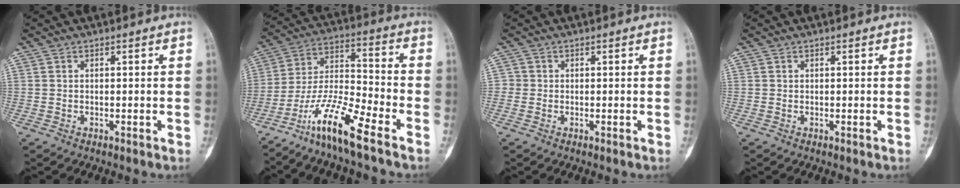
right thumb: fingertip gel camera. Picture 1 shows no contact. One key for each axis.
{"total": 14.1, "fx": -9.5, "fy": 1.8, "fz": 10.2, "tx": -0.205, "ty": 0.057, "tz": -0.184}
{"total": 1.1, "fx": -0.1, "fy": 1.1, "fz": 0.1, "tx": 0.007, "ty": 0.004, "tz": -0.004}
{"total": 0.0}